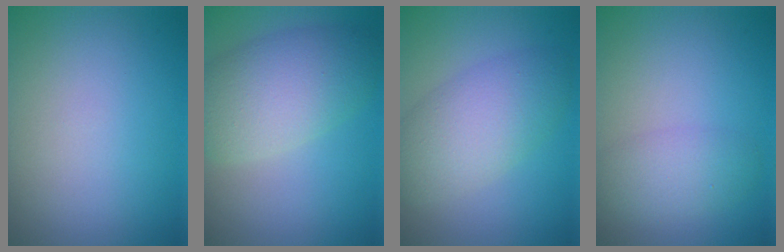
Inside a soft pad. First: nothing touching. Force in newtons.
{"total": 6.4, "press": 6.4, "slide": 0.3}
{"total": 5.6, "press": 5.5, "slide": 0.2}
{"total": 2.8, "press": 2.8, "slide": 0.0}